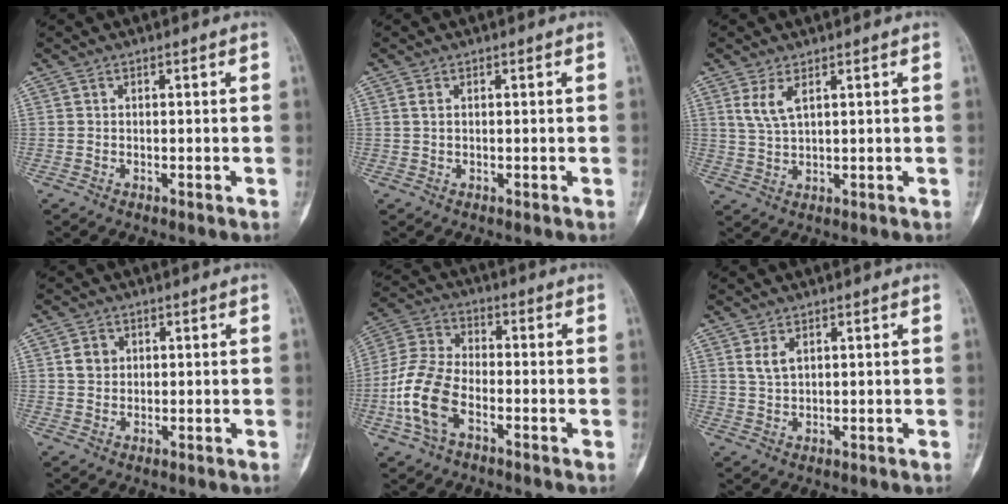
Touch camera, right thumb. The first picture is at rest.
{"total": 0.9, "force": [0.4, 0.5, 0.6], "torque": [-0.017, 0.003, 0.010]}
{"total": 4.1, "force": [1.9, 1.4, 3.3], "torque": [-0.074, -0.007, 0.048]}
{"total": 3.2, "force": [0.8, 2.8, 1.3], "torque": [-0.010, 0.000, 0.015]}
{"total": 11.9, "force": [-4.1, 6.8, 8.9], "torque": [-0.193, 0.022, -0.087]}
{"total": 2.7, "force": [1.3, 1.4, 1.9], "torque": [-0.036, -0.005, 0.032]}